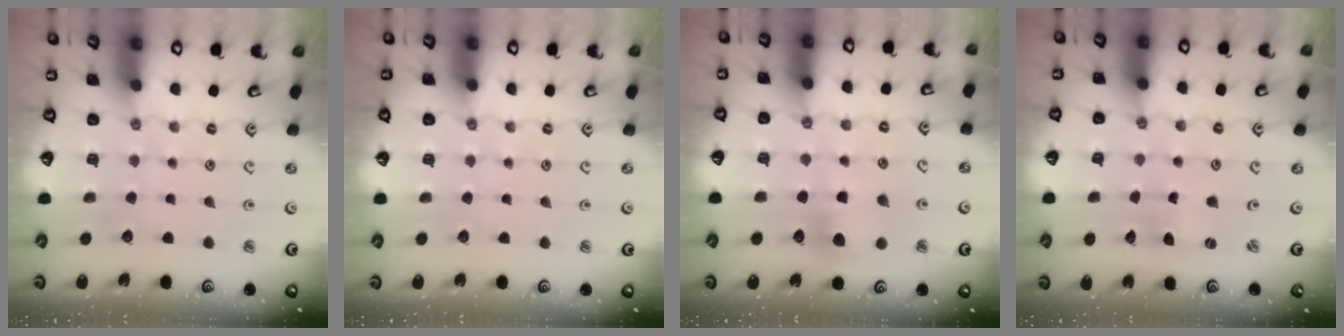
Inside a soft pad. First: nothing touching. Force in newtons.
{"total": 0.0}
{"total": 7.1, "press": 7.1, "slide": 0.7}
{"total": 0.0}